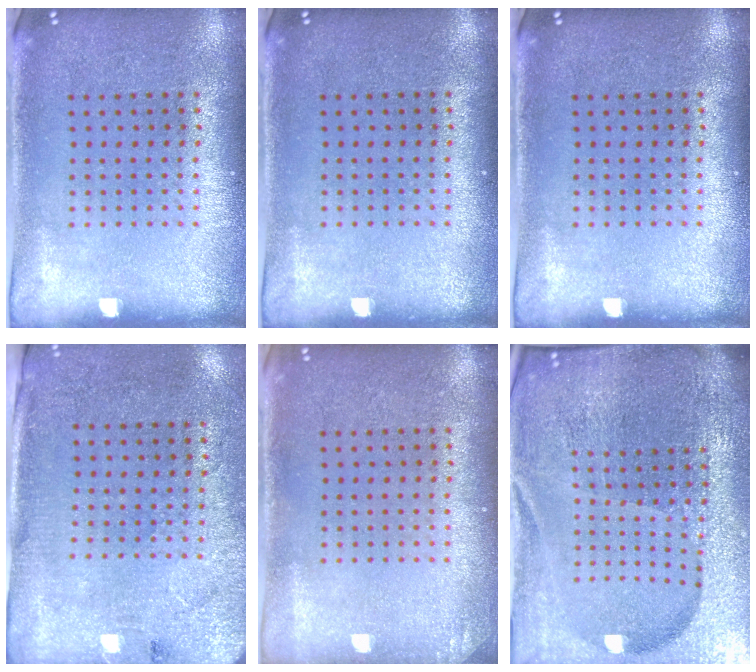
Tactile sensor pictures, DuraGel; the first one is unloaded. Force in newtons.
{"total": 0.0}
{"total": 0.0}
{"total": 2.7, "press": 2.3, "slide": 1.5}
{"total": 0.9, "press": 0.9, "slide": 0.2}
{"total": 6.7, "press": 5.8, "slide": 3.3}